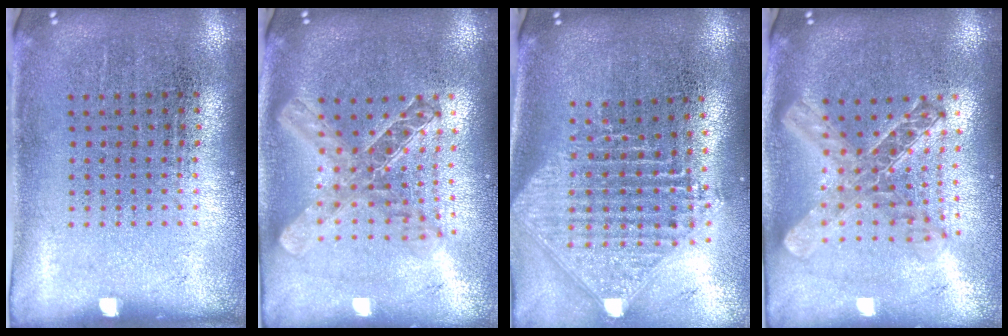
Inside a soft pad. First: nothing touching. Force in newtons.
{"total": 2.0, "press": 1.7, "slide": 1.1}
{"total": 2.3, "press": 1.8, "slide": 1.5}
{"total": 2.1, "press": 1.8, "slide": 1.1}